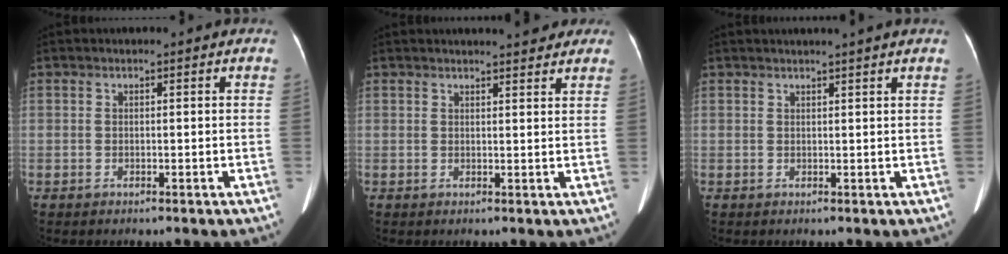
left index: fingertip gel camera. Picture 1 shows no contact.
{"total": 5.3, "force": [4.8, 0.9, 2.0], "torque": [-0.025, 0.005, 0.050]}
{"total": 3.4, "force": [2.9, -0.8, 1.5], "torque": [-0.020, 0.012, 0.037]}